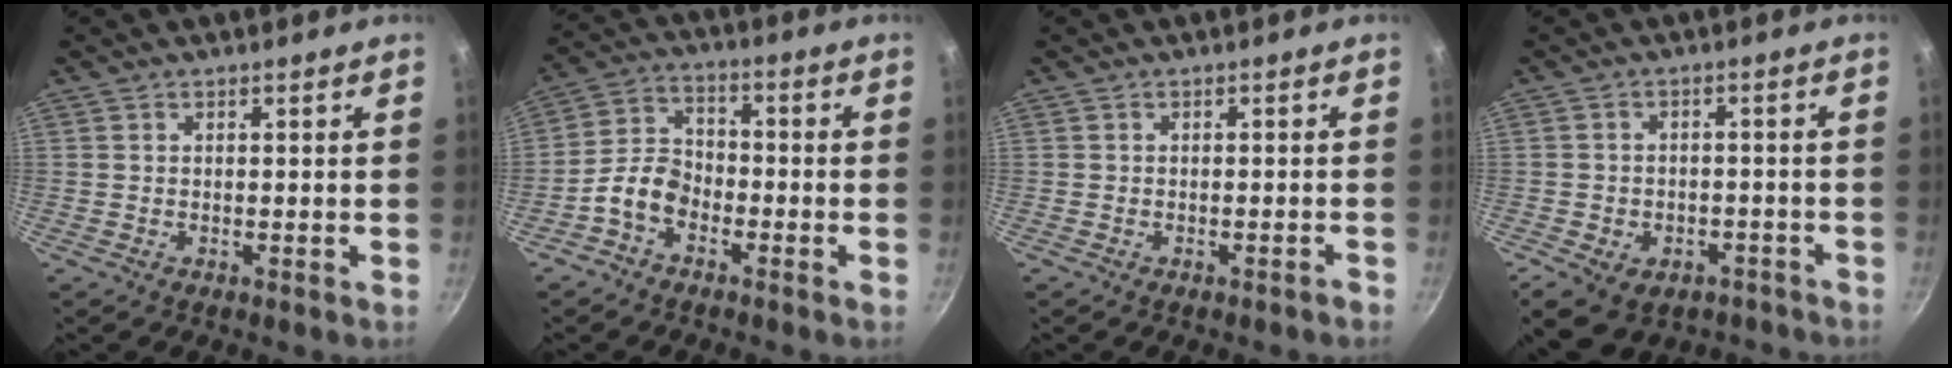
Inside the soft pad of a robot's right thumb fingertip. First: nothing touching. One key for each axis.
{"total": 7.3, "fx": -3.6, "fy": 4.7, "fz": 4.2, "tx": -0.067, "ty": 0.045, "tz": -0.083}
{"total": 0.9, "fx": -0.8, "fy": 0.2, "fz": 0.5, "tx": -0.014, "ty": 0.016, "tz": -0.005}
{"total": 10.8, "fx": -5.8, "fy": 7.3, "fz": 5.5, "tx": -0.077, "ty": 0.026, "tz": -0.068}